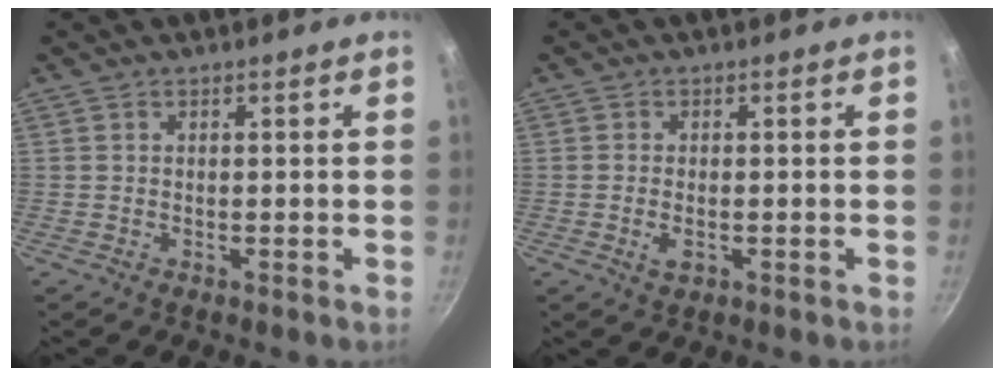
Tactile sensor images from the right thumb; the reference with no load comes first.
{"total": 2.6, "force": [-0.8, 1.3, 2.1], "torque": [-0.042, -0.002, -0.014]}